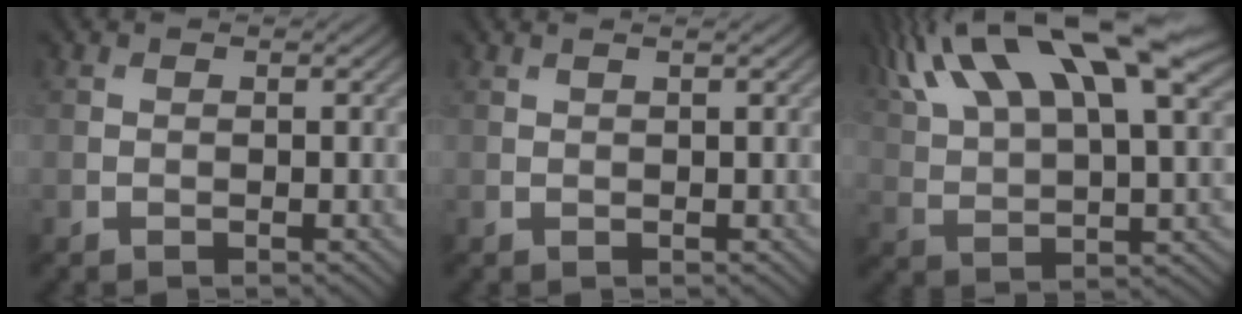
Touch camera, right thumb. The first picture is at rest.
{"total": 0.8, "force": [0.7, -0.1, 0.4], "torque": [-0.009, 0.005, 0.013]}
{"total": 19.3, "force": [11.4, 6.9, 14.0], "torque": [-0.273, 0.048, 0.179]}